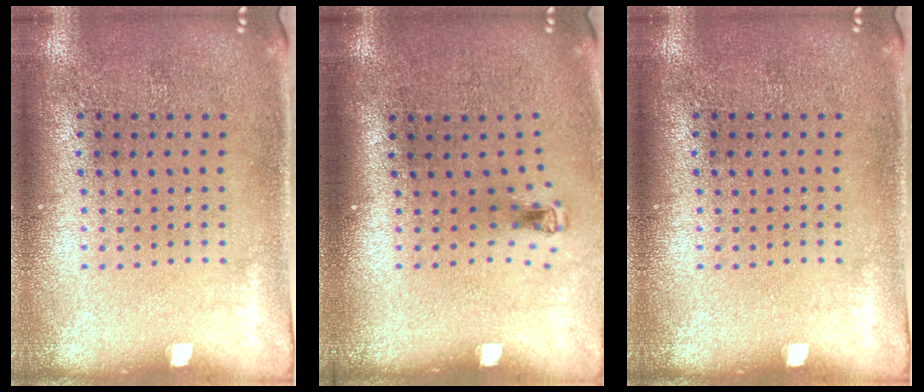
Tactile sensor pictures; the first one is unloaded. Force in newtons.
{"total": 0.6, "press": 0.3, "slide": 0.5}
{"total": 0.0}